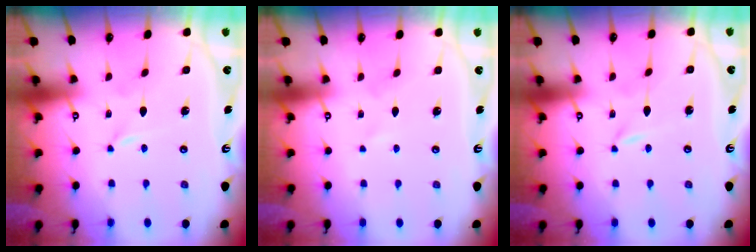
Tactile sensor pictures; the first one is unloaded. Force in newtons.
{"total": 0.0}
{"total": 0.0}